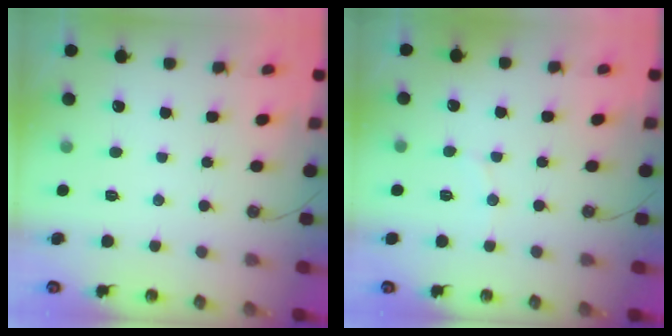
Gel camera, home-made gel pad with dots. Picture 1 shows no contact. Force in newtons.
{"total": 2.9, "press": 2.9, "slide": 0.3}